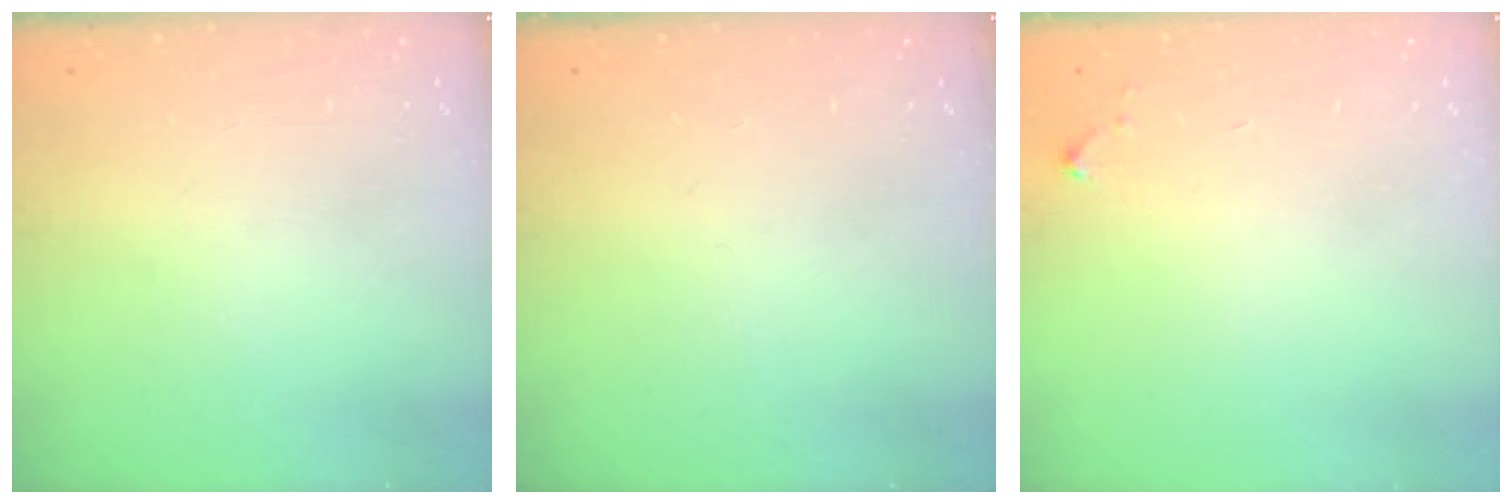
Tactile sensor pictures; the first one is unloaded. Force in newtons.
{"total": 0.0}
{"total": 2.6, "press": 2.6, "slide": 0.4}